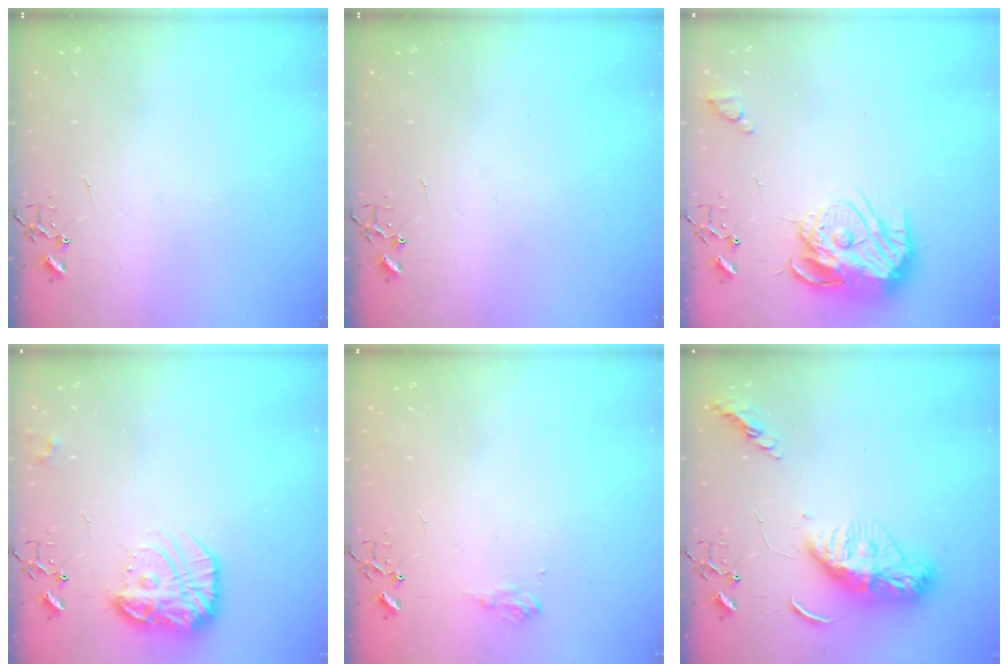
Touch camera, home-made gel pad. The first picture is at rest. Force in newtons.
{"total": 0.0}
{"total": 16.3, "press": 16.2, "slide": 1.6}
{"total": 17.5, "press": 17.5, "slide": 1.4}
{"total": 8.0, "press": 8.0, "slide": 1.0}
{"total": 13.0, "press": 13.0, "slide": 1.2}